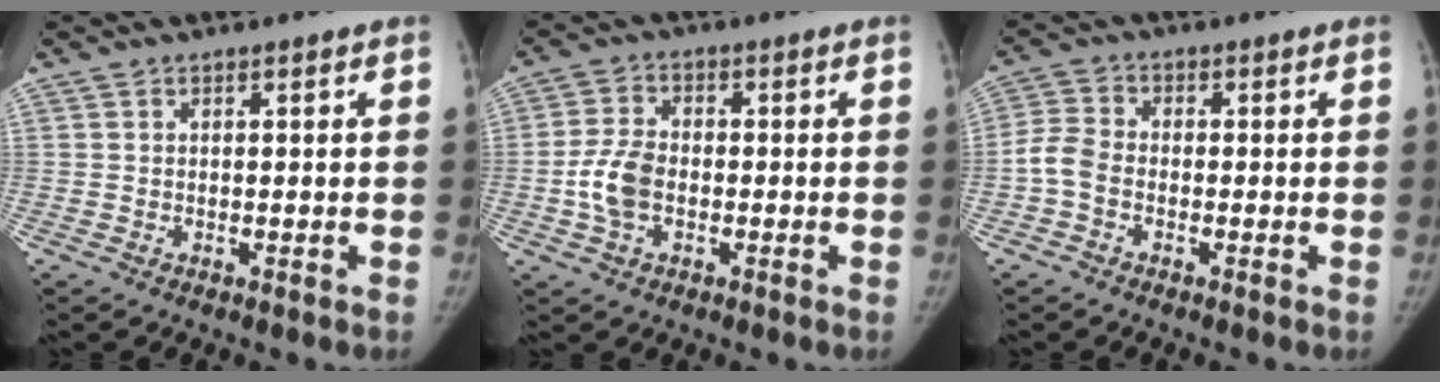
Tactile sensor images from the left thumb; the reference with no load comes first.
{"total": 6.7, "force": [-1.3, 4.5, 4.8], "torque": [-0.094, 0.012, -0.029]}
{"total": 4.6, "force": [-1.5, 3.3, 2.9], "torque": [-0.060, 0.013, -0.039]}